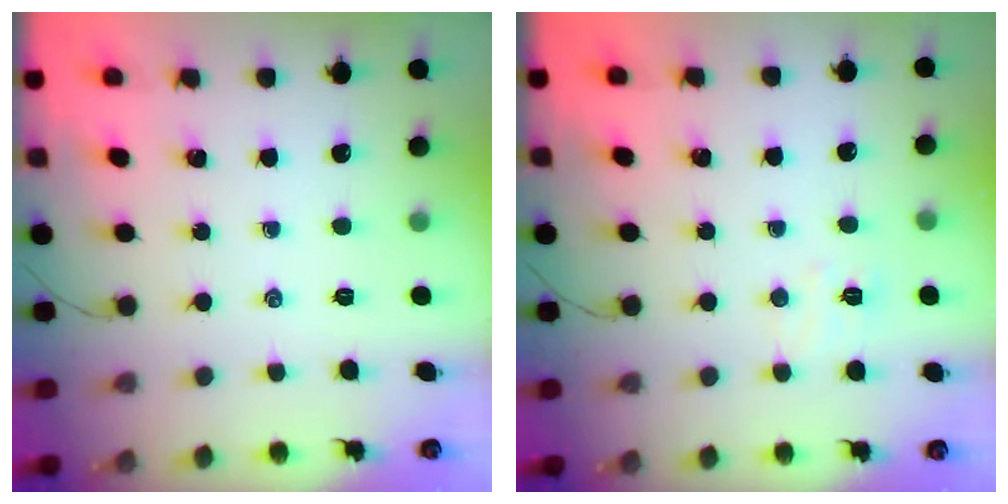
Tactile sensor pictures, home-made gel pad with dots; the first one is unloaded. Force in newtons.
{"total": 3.9, "press": 3.8, "slide": 0.9}